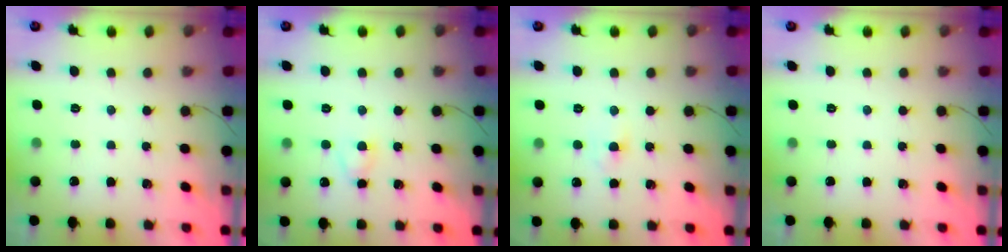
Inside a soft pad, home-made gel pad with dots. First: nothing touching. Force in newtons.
{"total": 2.7, "press": 2.5, "slide": 1.0}
{"total": 2.4, "press": 2.2, "slide": 0.9}
{"total": 0.0}